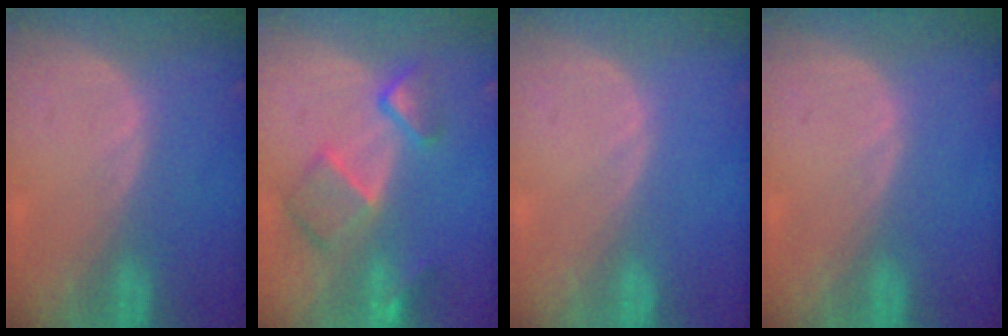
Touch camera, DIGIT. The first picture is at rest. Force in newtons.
{"total": 7.9, "press": 6.9, "slide": 4.0}
{"total": 0.0}
{"total": 0.0}